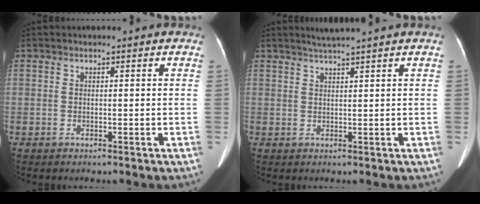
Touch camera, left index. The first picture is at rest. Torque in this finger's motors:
{"motor_torque": [-0.25, -1.15, -0.19, 0.01]}